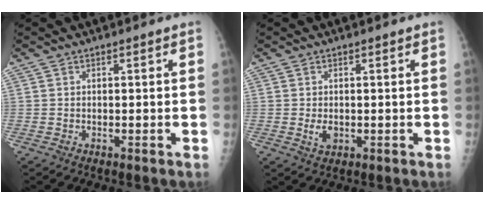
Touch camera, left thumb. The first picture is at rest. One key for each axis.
{"total": 2.3, "fx": -0.1, "fy": 1.6, "fz": 1.7, "tx": -0.025, "ty": -0.004, "tz": 0.002}